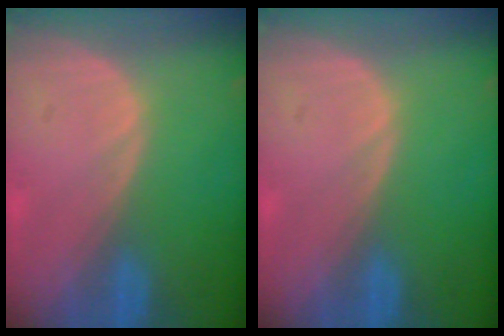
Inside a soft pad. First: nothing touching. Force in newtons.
{"total": 0.0}